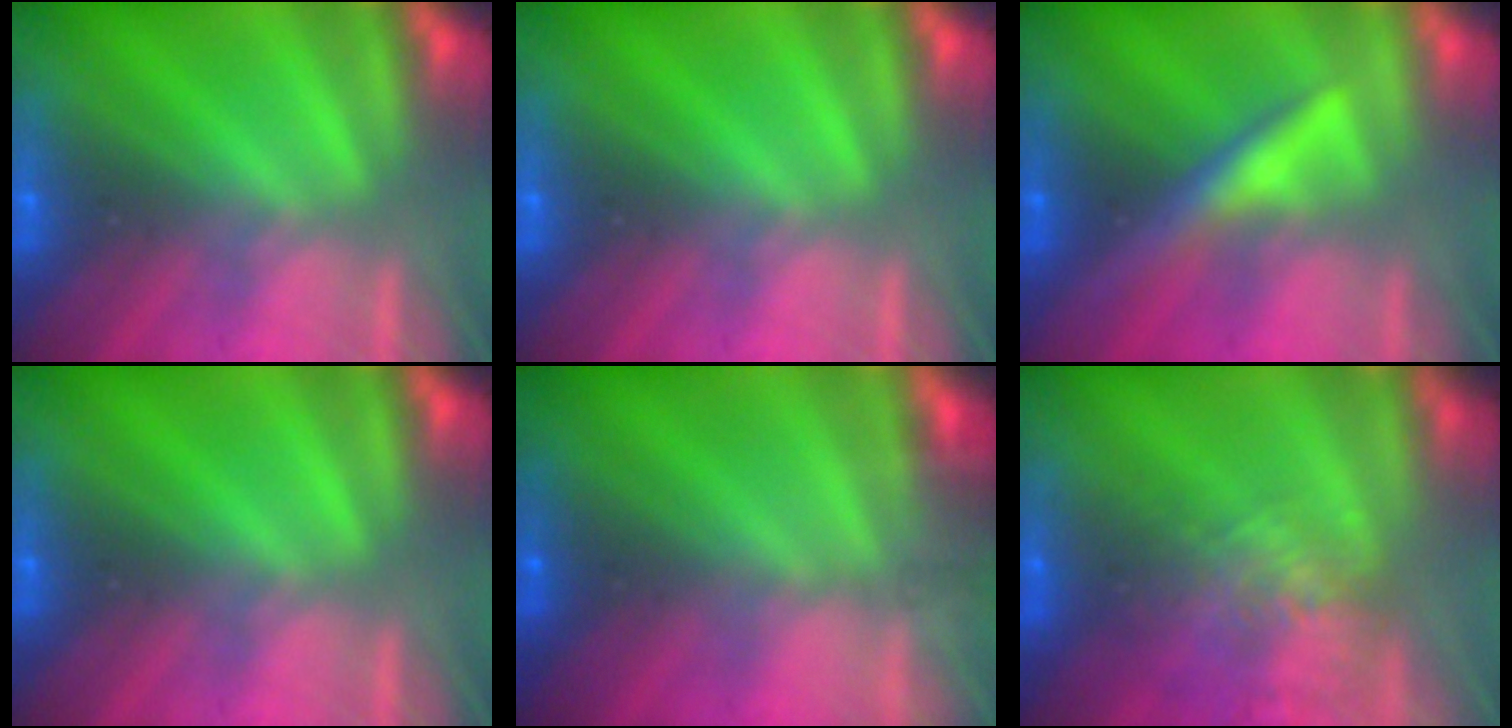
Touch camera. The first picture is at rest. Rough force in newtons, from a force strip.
{"total": 0.0}
{"total": 3.3}
{"total": 0.0}
{"total": 10.8}
{"total": 6.9}